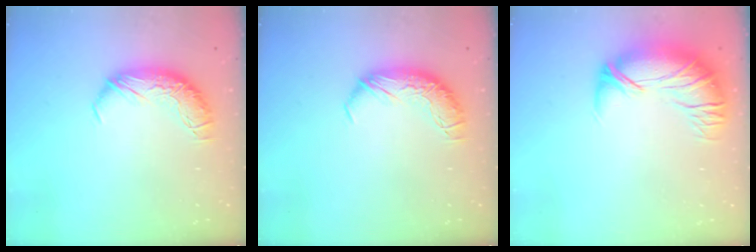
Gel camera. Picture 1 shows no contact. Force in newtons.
{"total": 0.0}
{"total": 2.9, "press": 0.6, "slide": 2.9}